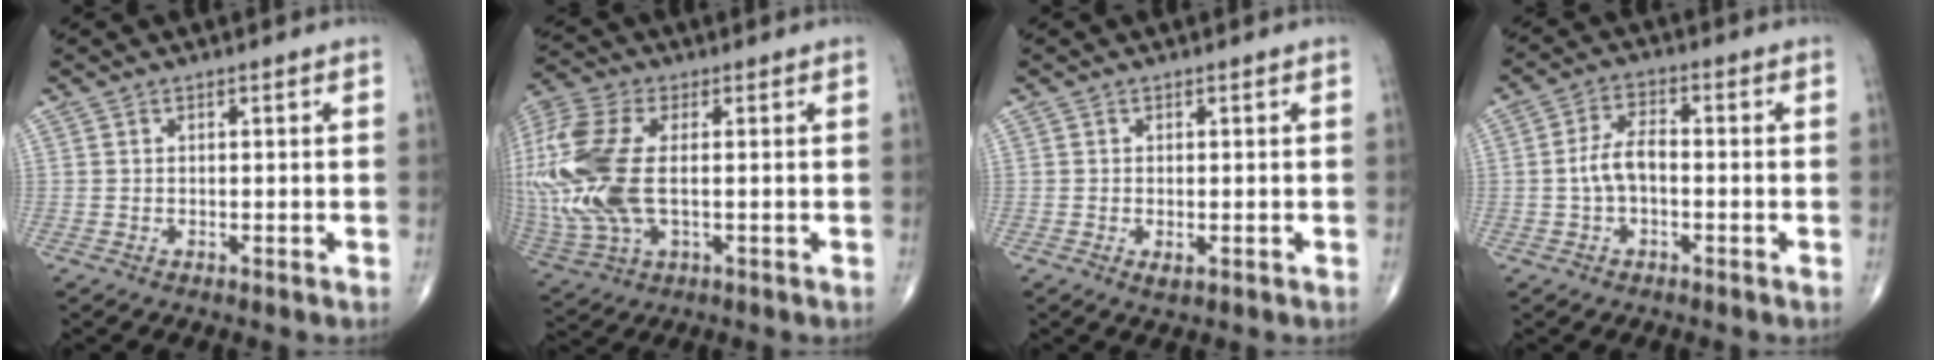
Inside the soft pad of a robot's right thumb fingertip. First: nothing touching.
{"total": 21.8, "force": [1.0, 11.8, 18.4], "torque": [-0.471, -0.003, 0.025]}
{"total": 1.4, "force": [-0.4, 0.7, 1.2], "torque": [-0.021, -0.004, -0.006]}
{"total": 5.7, "force": [-0.9, 3.0, 4.7], "torque": [-0.094, 0.022, -0.022]}